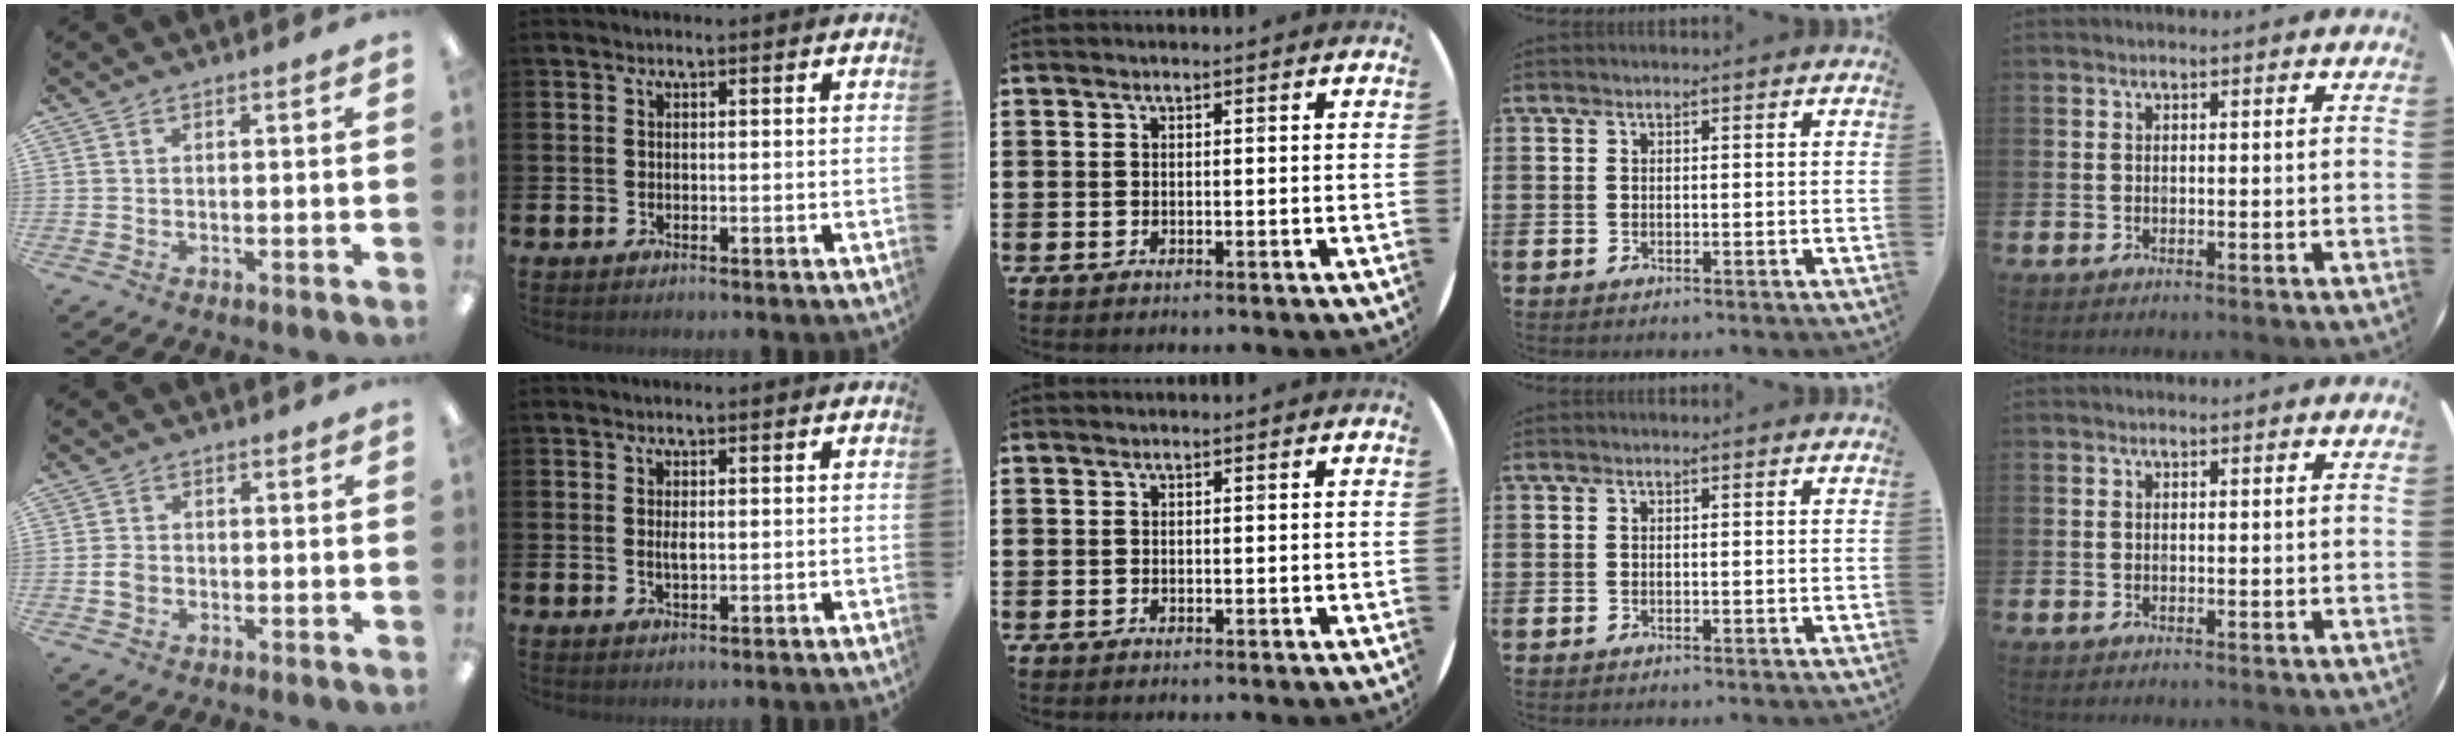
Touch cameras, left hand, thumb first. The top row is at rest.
{"thumb": {"total": 2.4, "force": [-0.5, 2.0, 1.2], "torque": [-0.022, 0.005, -0.010]}, "index": {"total": 1.3, "force": [0.3, 0.4, 1.2], "torque": [-0.018, 0.000, 0.002]}}